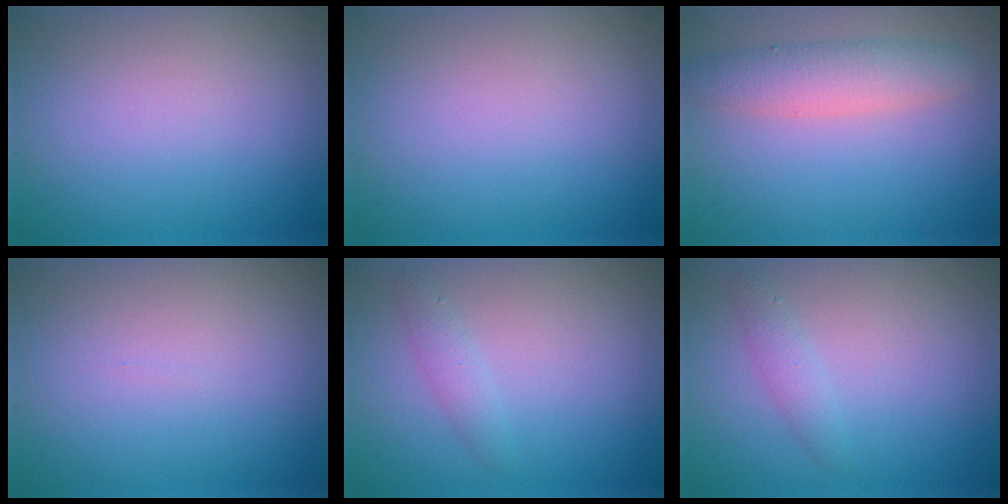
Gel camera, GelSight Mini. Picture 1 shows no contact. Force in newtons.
{"total": 0.0}
{"total": 3.7, "press": 3.7, "slide": 0.1}
{"total": 0.0}
{"total": 1.4, "press": 1.4, "slide": 0.0}
{"total": 1.4, "press": 1.4, "slide": 0.0}